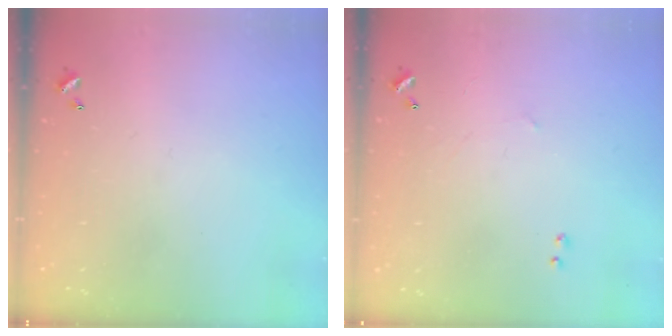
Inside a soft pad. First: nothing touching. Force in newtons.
{"total": 2.5, "press": 2.4, "slide": 0.4}